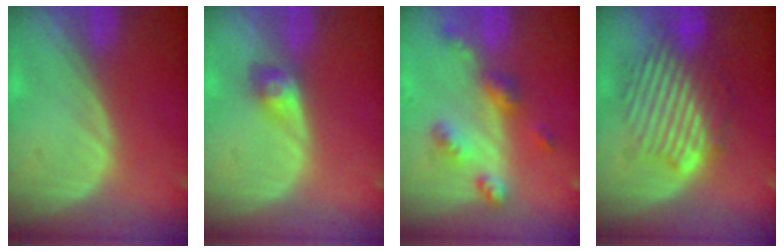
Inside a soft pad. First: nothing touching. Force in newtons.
{"total": 3.0, "press": 2.6, "slide": 1.5}
{"total": 6.2, "press": 5.5, "slide": 2.9}
{"total": 9.0, "press": 8.8, "slide": 1.8}